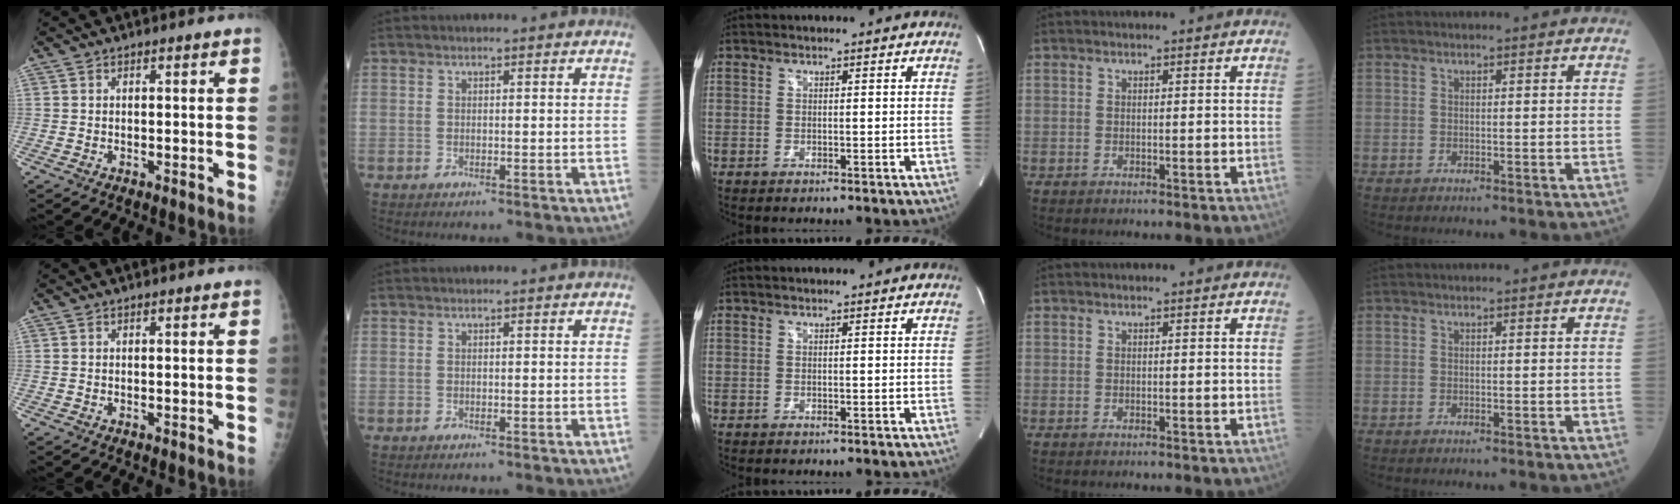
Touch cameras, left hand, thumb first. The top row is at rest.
{}